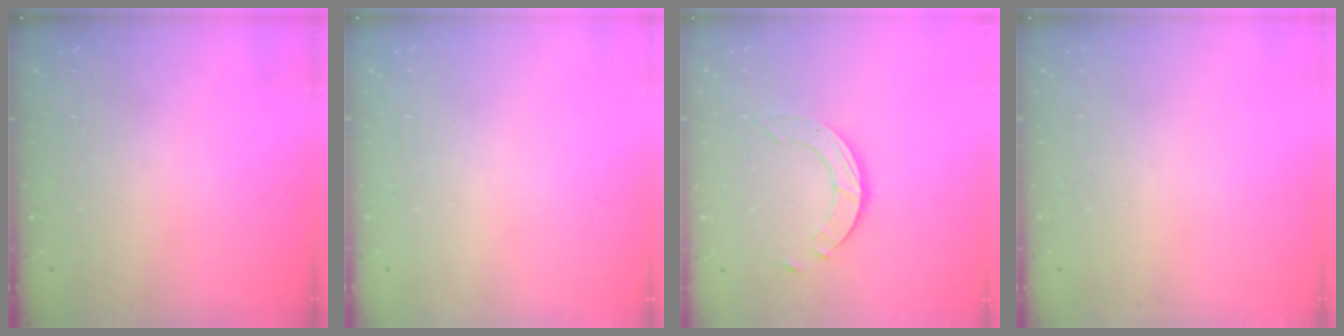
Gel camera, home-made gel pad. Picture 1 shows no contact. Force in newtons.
{"total": 0.0}
{"total": 3.7, "press": 3.6, "slide": 0.4}
{"total": 0.0}